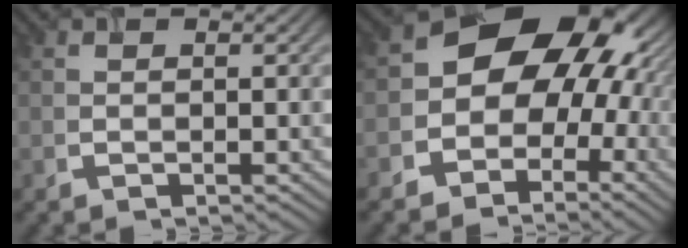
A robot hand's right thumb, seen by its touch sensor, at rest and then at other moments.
{"total": 12.7, "force": [-0.4, 9.9, 7.9], "torque": [-0.109, -0.012, -0.029]}